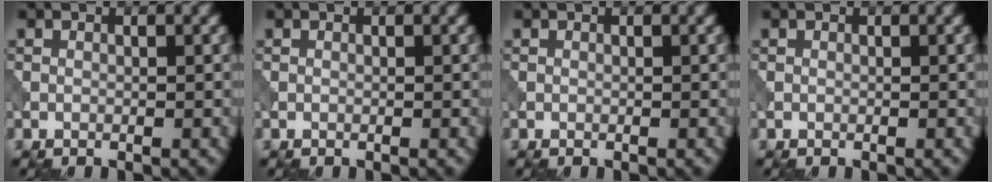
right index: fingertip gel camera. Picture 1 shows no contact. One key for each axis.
{"total": 0.0}
{"total": 0.0}
{"total": 0.0}